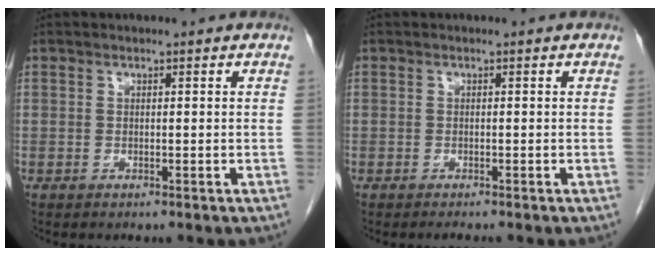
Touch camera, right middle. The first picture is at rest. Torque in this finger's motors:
{"motor_torque": [0.59, -0.38, 0.00, 0.02]}